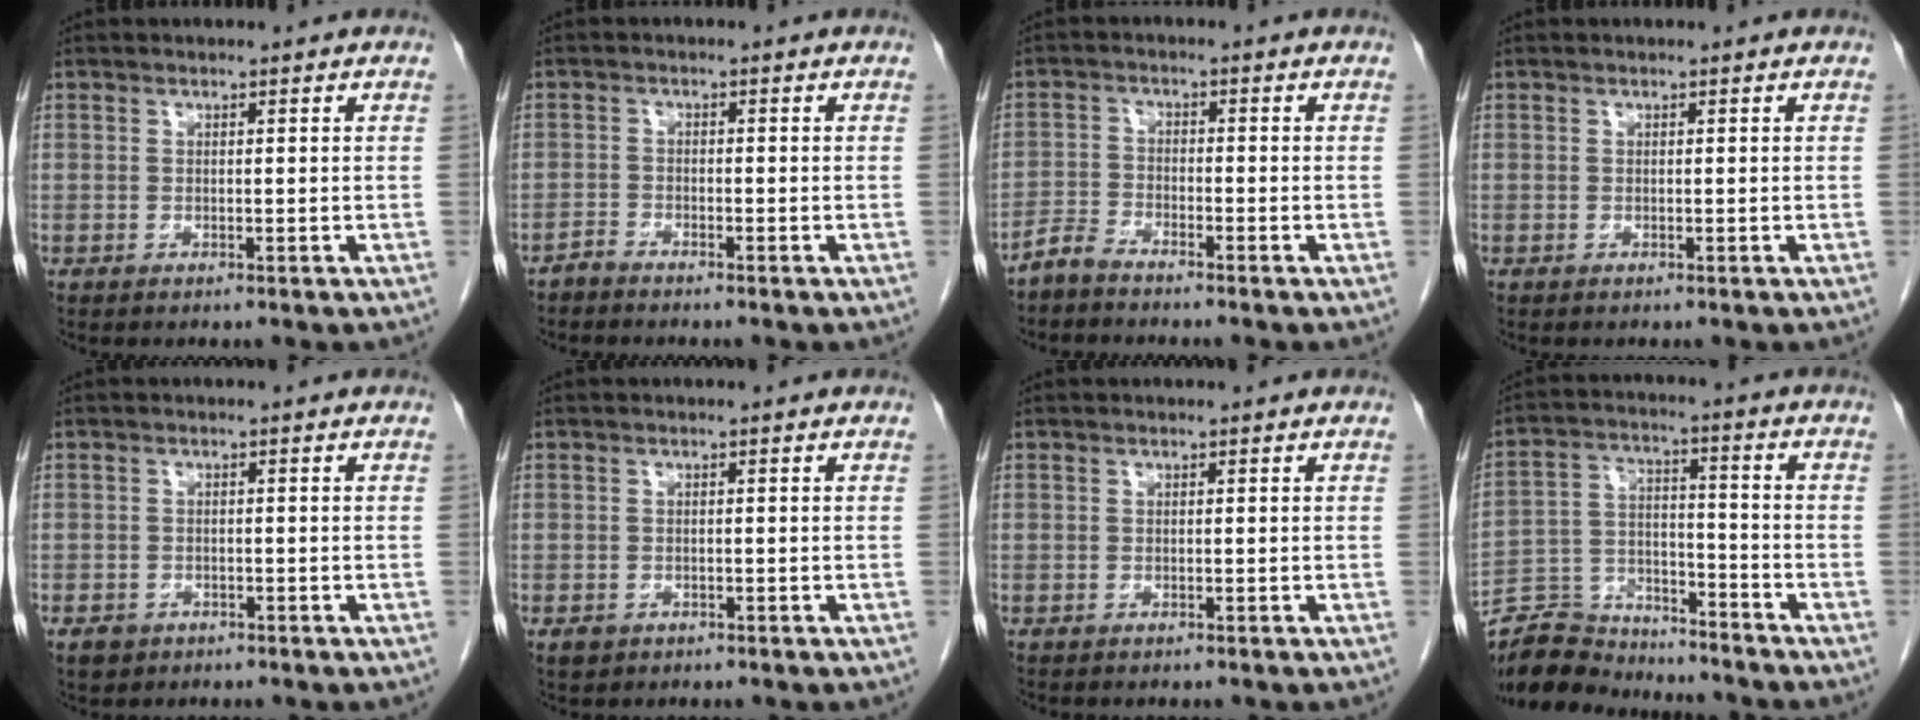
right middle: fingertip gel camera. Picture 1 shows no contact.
{"total": 1.5, "force": [-1.4, 0.2, 0.1], "torque": [-0.003, -0.001, -0.028]}
{"total": 2.7, "force": [-2.7, 0.4, 0.4], "torque": [-0.010, -0.006, -0.055]}
{"total": 0.0}
{"total": 2.4, "force": [-1.5, 1.8, 0.6], "torque": [-0.014, 0.004, -0.020]}
{"total": 1.6, "force": [-0.8, 1.2, 0.5], "torque": [-0.011, 0.003, -0.007]}
{"total": 0.0}
{"total": 11.7, "force": [-11.0, 3.5, 1.3], "torque": [-0.022, 0.028, -0.198]}